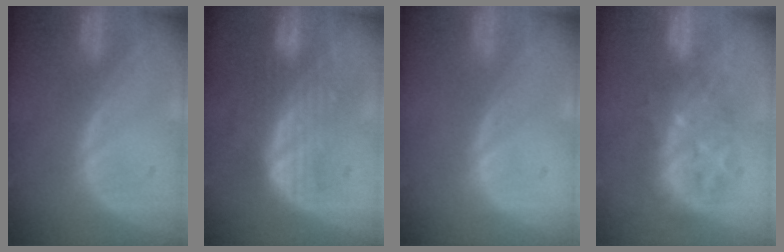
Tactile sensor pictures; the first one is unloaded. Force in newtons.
{"total": 7.3, "press": 7.3, "slide": 0.6}
{"total": 0.0}
{"total": 9.2, "press": 8.0, "slide": 4.5}